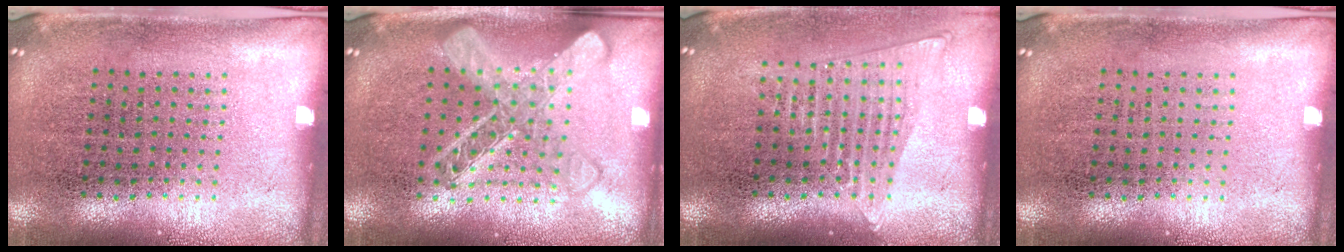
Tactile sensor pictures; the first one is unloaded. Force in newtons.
{"total": 2.1, "press": 2.1, "slide": 0.3}
{"total": 1.4, "press": 1.3, "slide": 0.6}
{"total": 0.0}